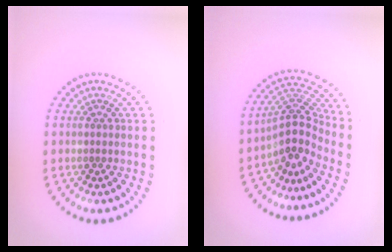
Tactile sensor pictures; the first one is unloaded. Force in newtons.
{"total": 4.0, "press": 2.8, "slide": 2.9}